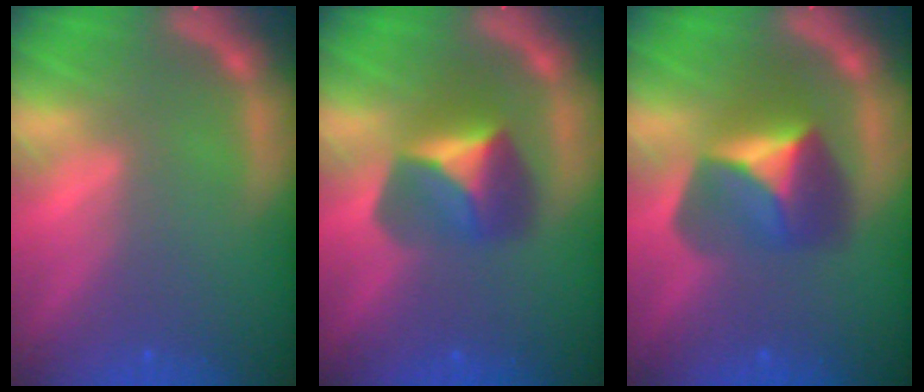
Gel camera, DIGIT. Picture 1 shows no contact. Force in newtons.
{"total": 4.9}
{"total": 5.9}